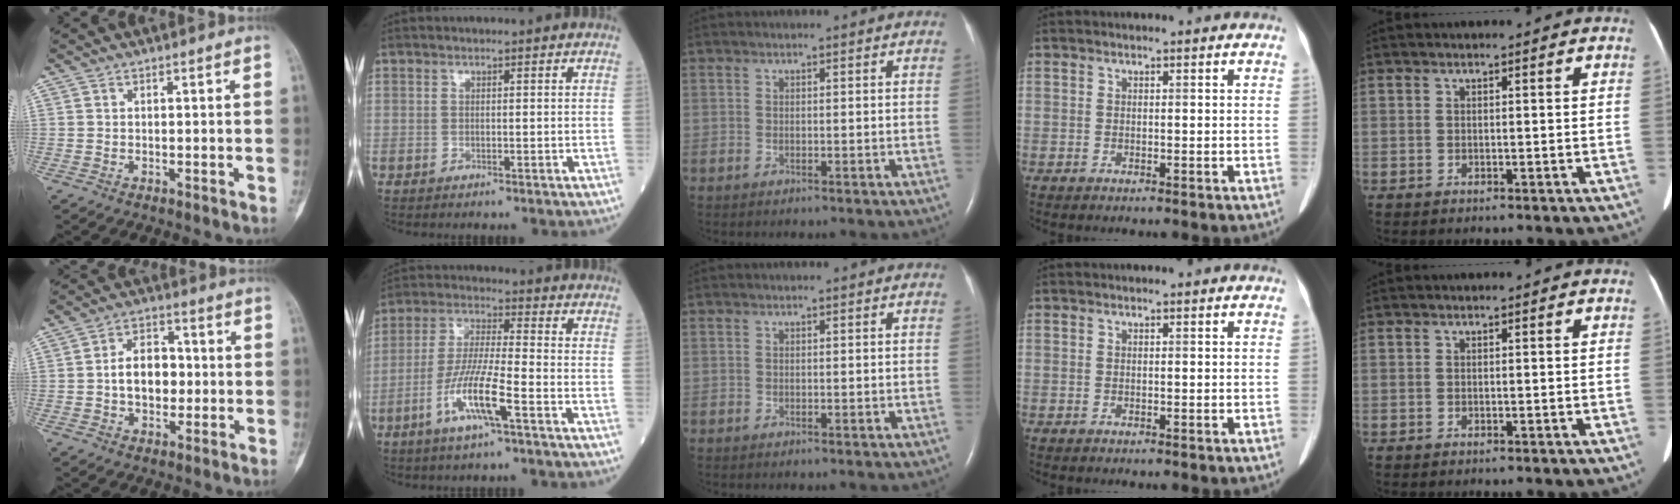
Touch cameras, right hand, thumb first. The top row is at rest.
{"thumb": {"total": 9.1, "force": [-0.4, 6.3, 6.5], "torque": [-0.074, 0.021, -0.014]}, "index": {"total": 9.7, "force": [-4.3, 0.5, 8.7], "torque": [-0.178, -0.006, -0.084]}}